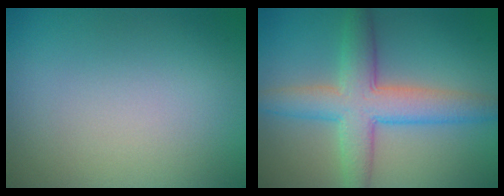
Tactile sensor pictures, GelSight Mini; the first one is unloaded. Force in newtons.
{"total": 6.3, "press": 6.3, "slide": 0.3}